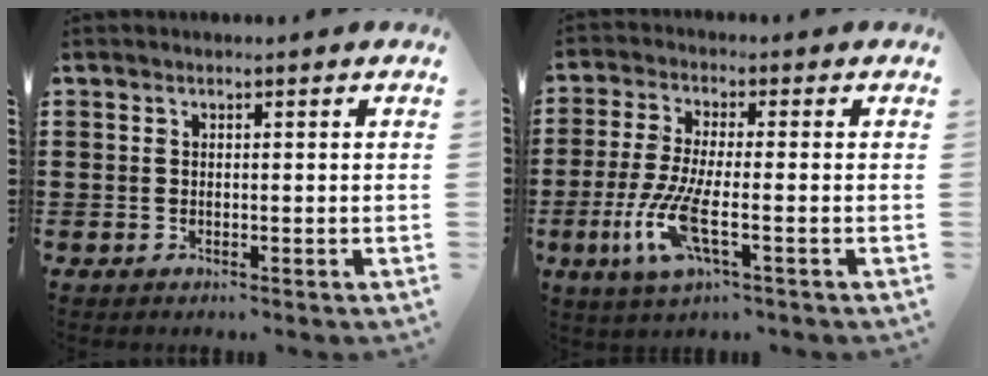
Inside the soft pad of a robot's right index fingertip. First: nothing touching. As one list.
[{"total": 8.3, "force": [-3.0, 1.6, 7.5], "torque": [-0.179, -0.026, -0.060]}]